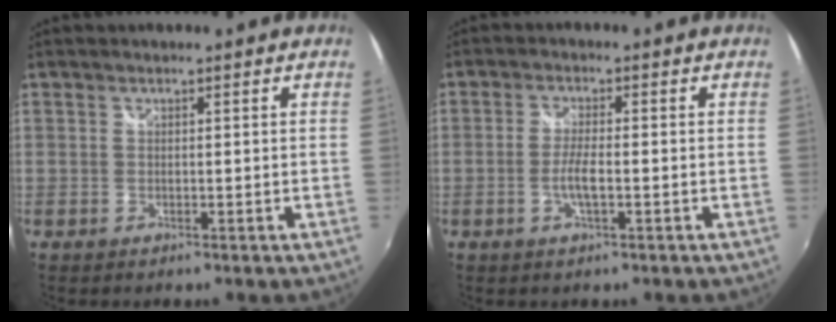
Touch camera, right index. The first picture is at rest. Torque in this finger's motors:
{"motor_torque": [0.03, 0.02, 0.14, 0.04]}